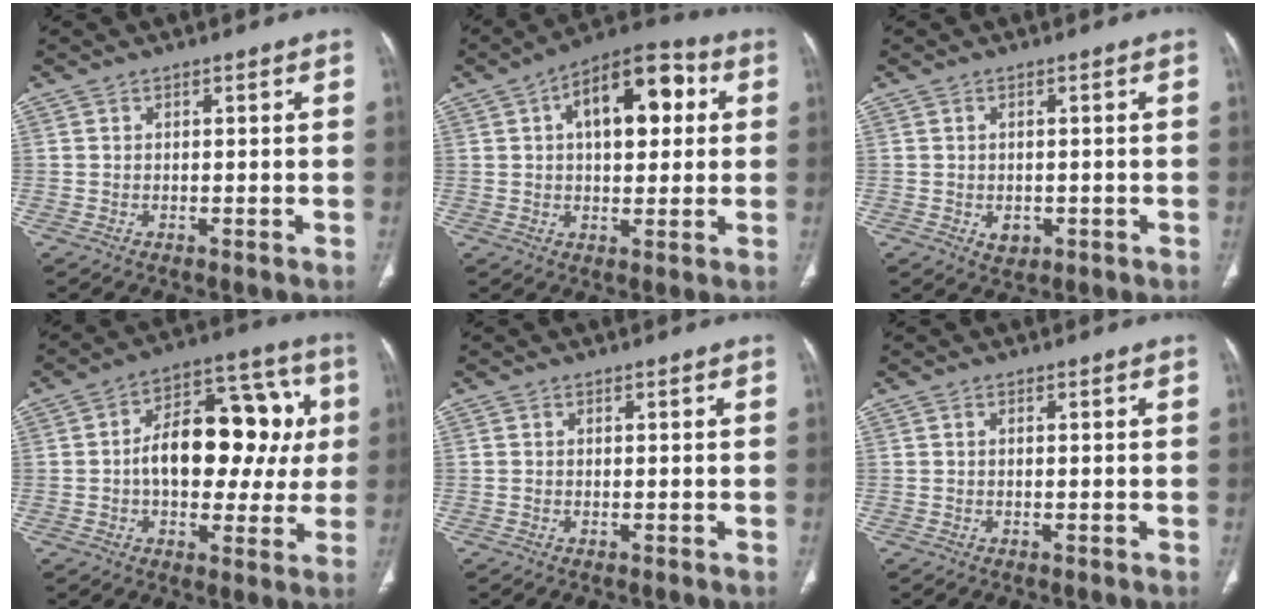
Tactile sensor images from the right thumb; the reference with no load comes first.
{"total": 15.0, "force": [3.7, 7.9, 12.1], "torque": [-0.147, 0.022, 0.050]}
{"total": 2.6, "force": [-0.7, 2.0, 1.6], "torque": [-0.014, 0.001, -0.002]}
{"total": 19.8, "force": [1.2, 11.7, 15.9], "torque": [-0.187, 0.037, 0.016]}
{"total": 0.0}
{"total": 0.0}